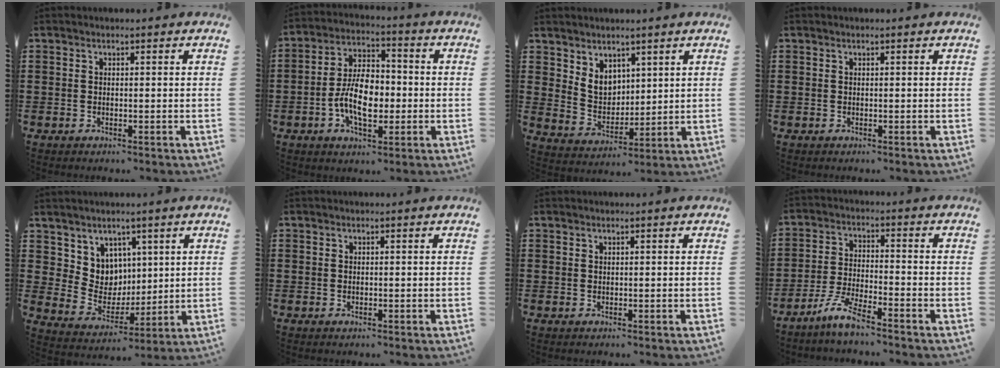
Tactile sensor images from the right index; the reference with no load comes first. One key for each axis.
{"total": 8.8, "fx": -1.8, "fy": 4.9, "fz": 7.0, "tx": -0.144, "ty": 0.004, "tz": -0.040}
{"total": 5.6, "fx": 3.3, "fy": 4.1, "fz": 1.9, "tx": -0.056, "ty": 0.003, "tz": 0.063}
{"total": 0.0}
{"total": 7.1, "fx": 3.9, "fy": 6.0, "fz": 0.3, "tx": -0.042, "ty": -0.027, "tz": 0.077}
{"total": 0.0}
{"total": 0.0}
{"total": 5.8, "fx": -4.8, "fy": 0.2, "fz": 3.3, "tx": -0.088, "ty": -0.012, "tz": -0.097}